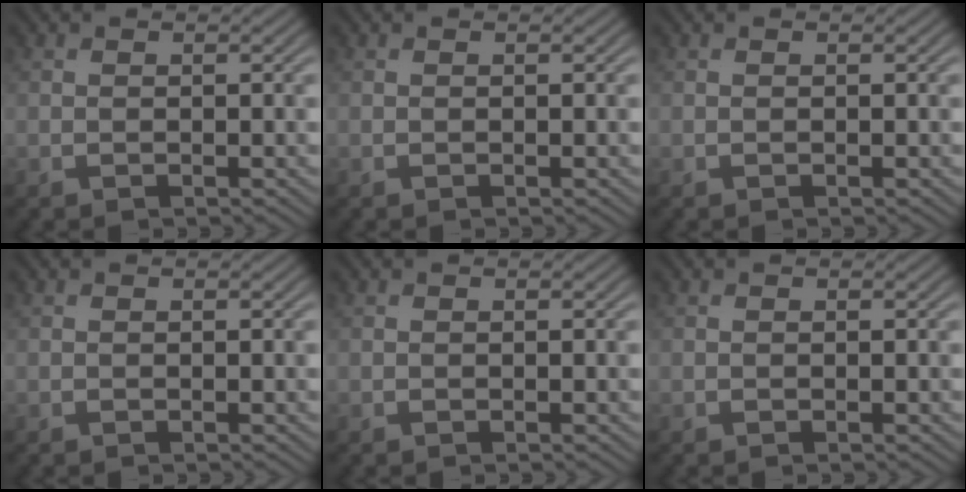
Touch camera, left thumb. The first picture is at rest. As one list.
[{"total": 0.0}, {"total": 0.0}, {"total": 0.0}, {"total": 0.0}, {"total": 0.0}]